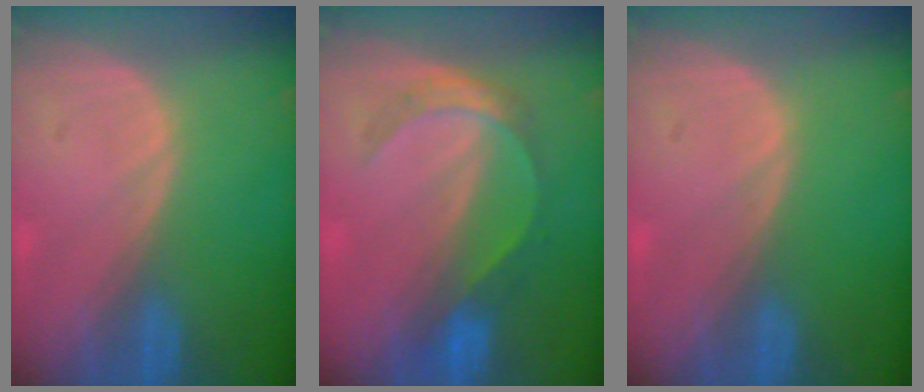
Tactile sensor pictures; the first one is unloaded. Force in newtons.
{"total": 5.0, "press": 4.8, "slide": 1.2}
{"total": 0.0}